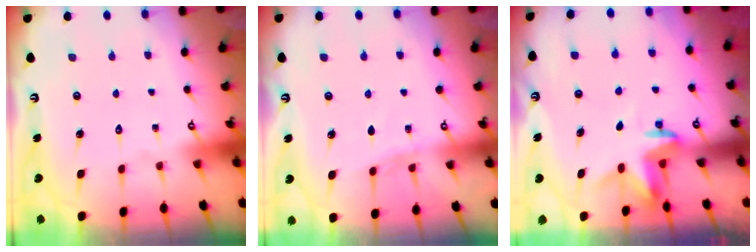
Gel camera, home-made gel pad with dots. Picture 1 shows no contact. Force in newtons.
{"total": 4.9, "press": 4.9, "slide": 0.5}
{"total": 3.3, "press": 3.3, "slide": 0.3}